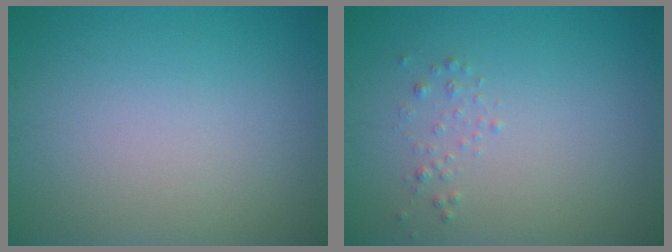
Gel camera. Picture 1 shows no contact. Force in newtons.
{"total": 0.7, "press": 0.7, "slide": 0.0}